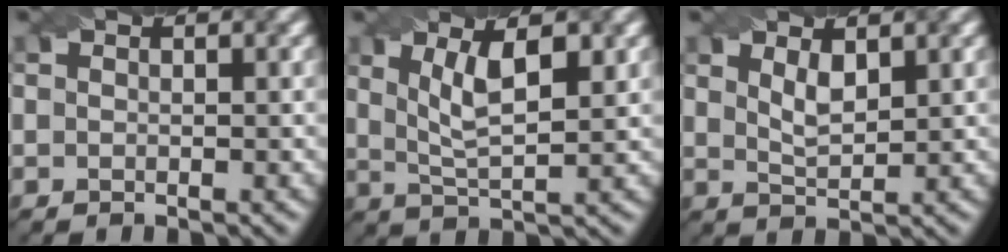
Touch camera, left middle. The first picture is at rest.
{"total": 5.1, "force": [1.7, 1.6, 4.5], "torque": [-0.090, -0.002, 0.037]}
{"total": 2.1, "force": [1.2, 0.8, 1.6], "torque": [-0.033, -0.005, 0.025]}